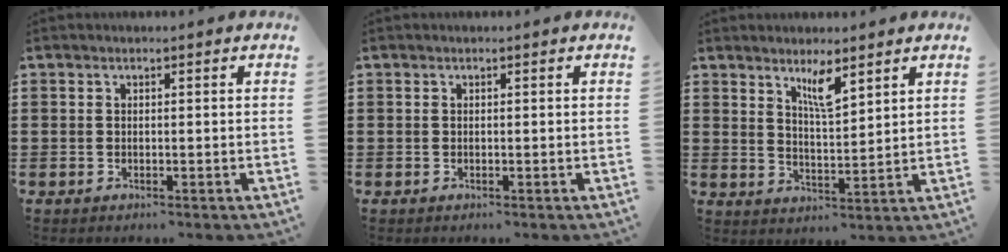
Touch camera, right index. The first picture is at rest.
{"total": 0.0}
{"total": 5.0, "force": [3.4, 1.0, 3.5], "torque": [-0.060, -0.004, 0.056]}